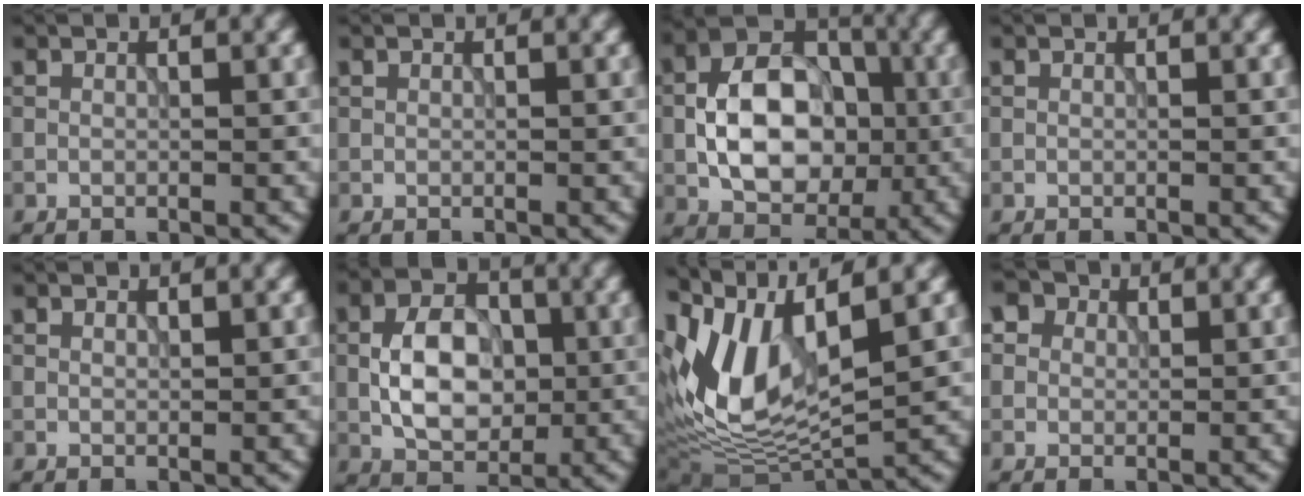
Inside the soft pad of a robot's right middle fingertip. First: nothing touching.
{"total": 0.0}
{"total": 8.7, "force": [-1.4, 6.0, 6.1], "torque": [-0.099, 0.011, -0.027]}
{"total": 0.0}
{"total": 0.0}
{"total": 6.2, "force": [-0.8, 4.1, 4.6], "torque": [-0.077, 0.001, -0.015]}
{"total": 10.7, "force": [2.3, 5.0, 9.1], "torque": [-0.197, 0.002, 0.041]}
{"total": 4.8, "force": [2.7, 3.4, 2.0], "torque": [-0.053, 0.012, 0.031]}